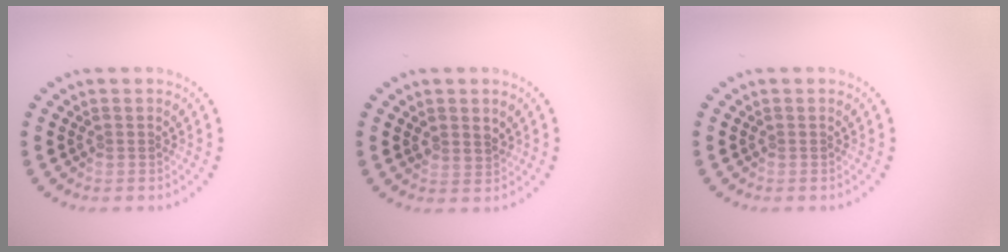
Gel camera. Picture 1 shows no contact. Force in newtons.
{"total": 1.2, "press": 1.0, "slide": 0.7}
{"total": 0.0}